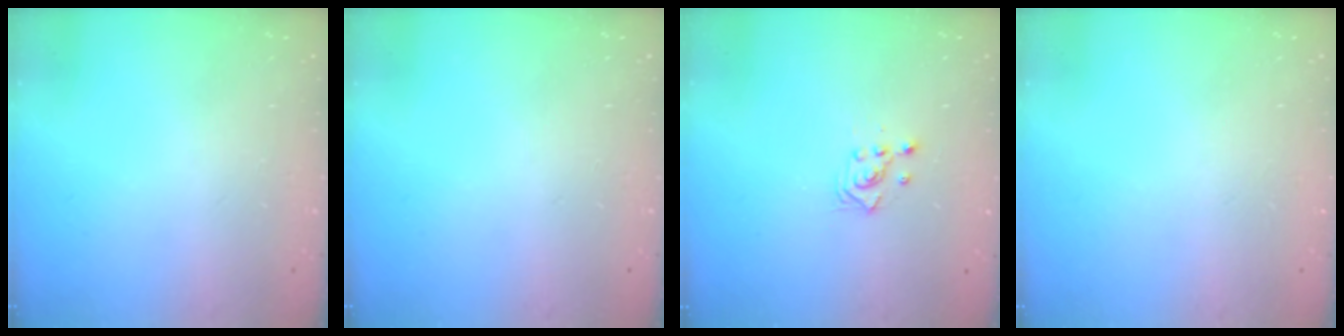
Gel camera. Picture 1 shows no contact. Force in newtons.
{"total": 0.0}
{"total": 2.3, "press": 2.3, "slide": 0.3}
{"total": 0.0}